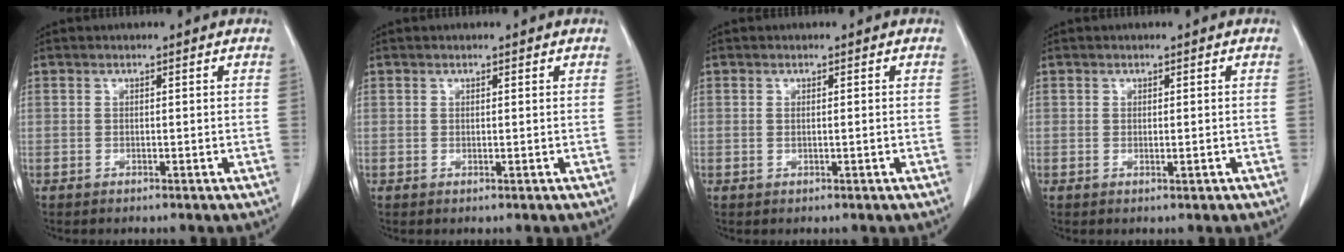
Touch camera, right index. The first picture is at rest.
{"total": 0.0}
{"total": 0.7, "force": [0.0, 0.0, 0.7], "torque": [-0.018, -0.004, 0.002]}
{"total": 0.8, "force": [-0.2, 0.3, 0.8], "torque": [-0.014, -0.004, 0.000]}